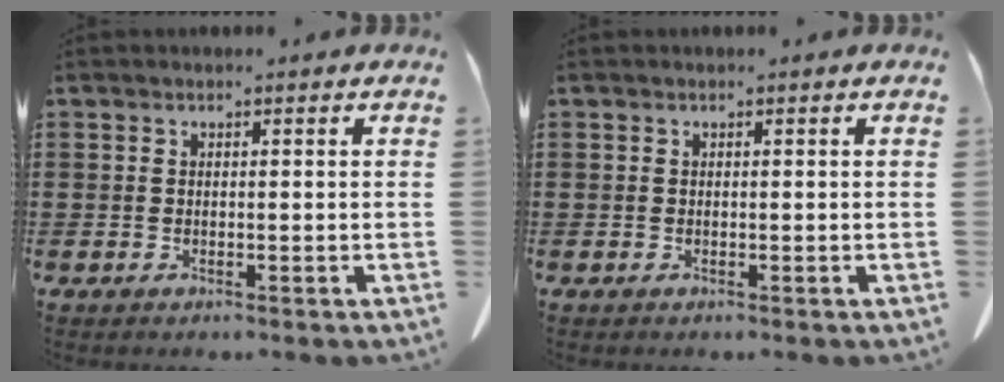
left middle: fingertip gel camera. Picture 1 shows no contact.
{"total": 0.0}